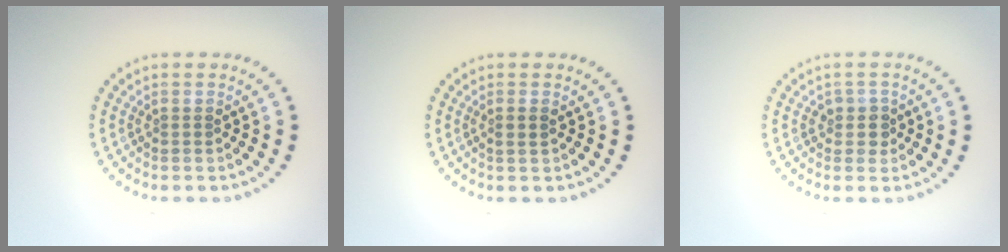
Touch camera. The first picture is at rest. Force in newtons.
{"total": 0.9, "press": 0.7, "slide": 0.6}
{"total": 1.6, "press": 1.3, "slide": 0.8}